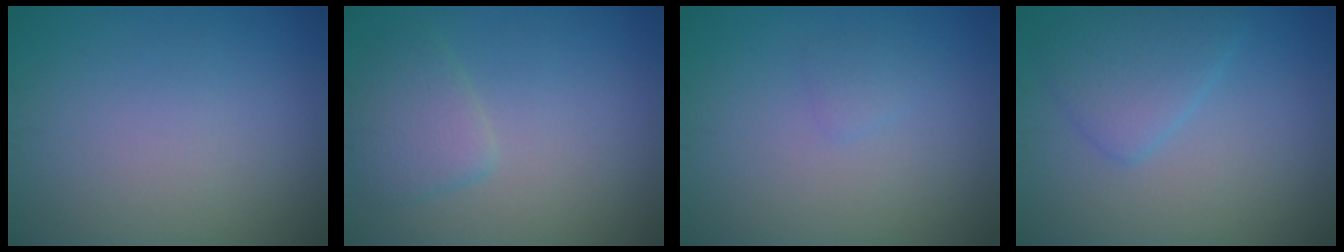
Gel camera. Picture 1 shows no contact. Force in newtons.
{"total": 2.6, "press": 2.6, "slide": 0.3}
{"total": 0.8, "press": 0.8, "slide": 0.0}
{"total": 3.2, "press": 3.2, "slide": 0.1}